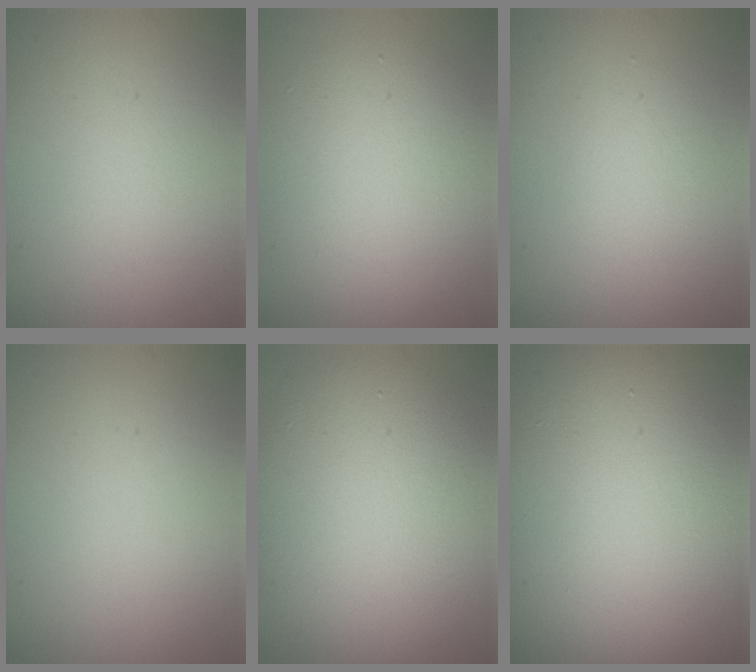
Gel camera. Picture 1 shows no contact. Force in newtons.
{"total": 5.8, "press": 5.8, "slide": 0.4}
{"total": 1.7, "press": 1.7, "slide": 0.2}
{"total": 0.0}
{"total": 9.8, "press": 9.8, "slide": 0.8}
{"total": 20.7, "press": 20.7, "slide": 1.2}